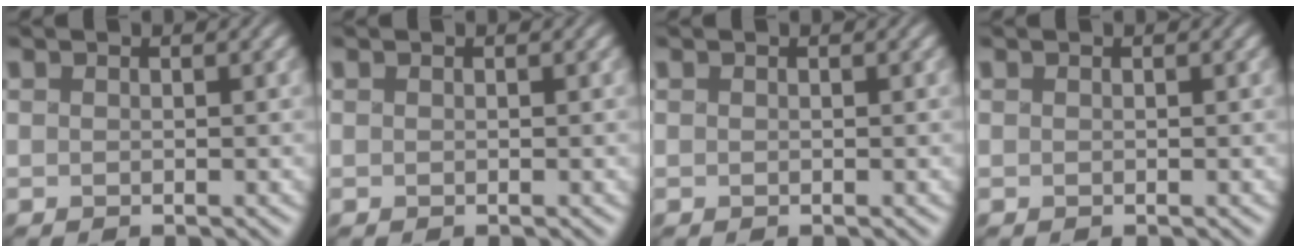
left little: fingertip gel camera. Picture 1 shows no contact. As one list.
[{"total": 0.0}, {"total": 0.0}, {"total": 0.0}]